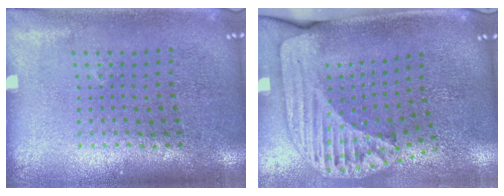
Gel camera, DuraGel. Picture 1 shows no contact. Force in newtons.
{"total": 2.4, "press": 1.7, "slide": 1.7}